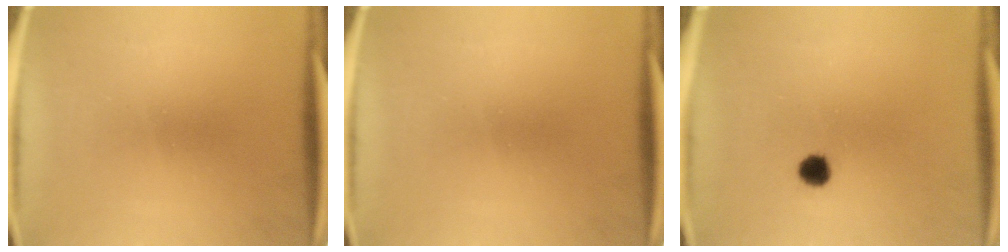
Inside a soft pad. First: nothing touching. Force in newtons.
{"total": 0.0}
{"total": 3.0}